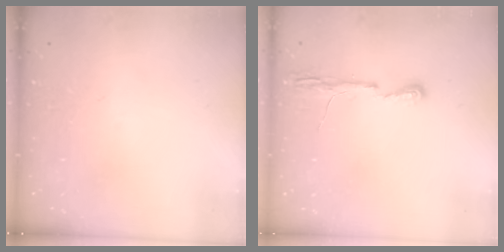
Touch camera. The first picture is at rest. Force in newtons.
{"total": 4.3, "press": 4.2, "slide": 0.6}